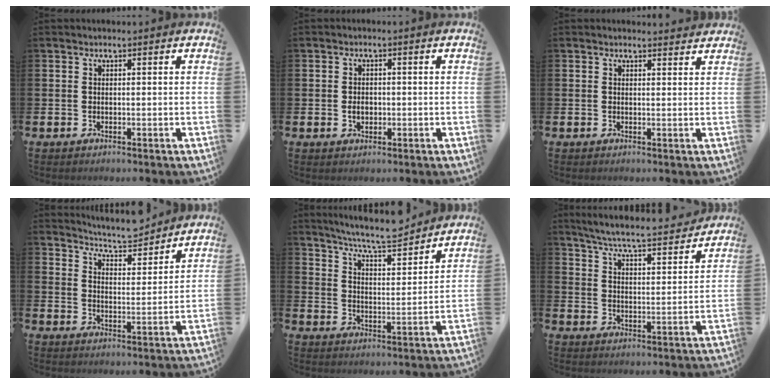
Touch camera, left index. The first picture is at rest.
{"total": 1.9, "force": [-0.2, 1.4, 1.2], "torque": [-0.013, 0.003, -0.008]}
{"total": 1.5, "force": [1.5, 0.2, 0.0], "torque": [0.009, -0.007, 0.025]}
{"total": 6.2, "force": [6.1, 0.6, 0.7], "torque": [-0.035, -0.042, 0.108]}
{"total": 7.7, "force": [7.4, 0.4, 2.2], "torque": [-0.066, -0.048, 0.129]}
{"total": 6.5, "force": [6.1, 0.2, 2.1], "torque": [-0.067, -0.046, 0.103]}